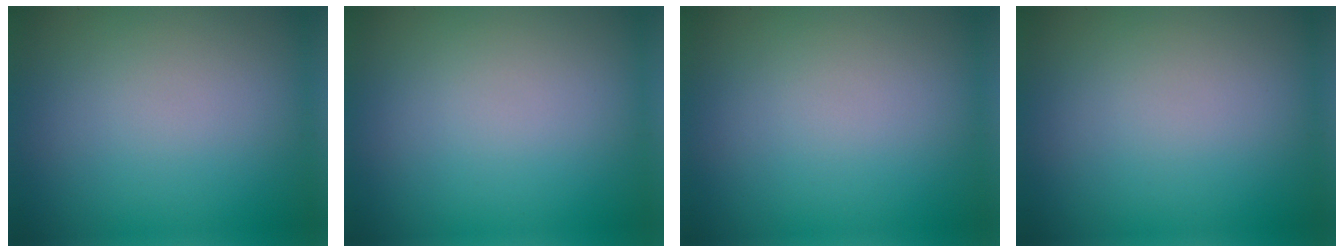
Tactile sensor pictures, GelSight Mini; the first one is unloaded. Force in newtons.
{"total": 0.0}
{"total": 0.0}
{"total": 0.0}